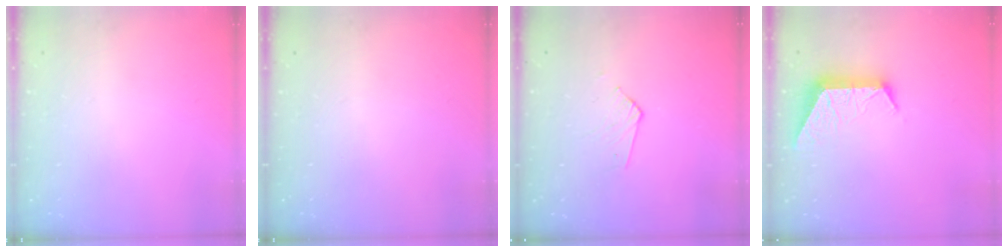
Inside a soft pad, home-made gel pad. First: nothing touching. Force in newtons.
{"total": 0.0}
{"total": 2.6, "press": 2.6, "slide": 0.2}
{"total": 9.6, "press": 9.6, "slide": 0.6}